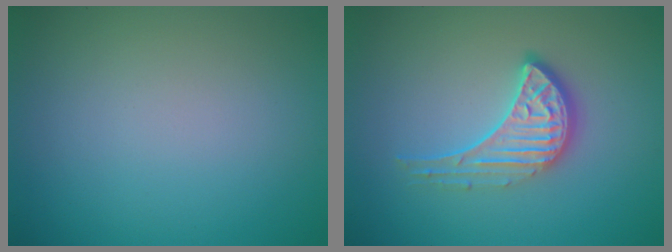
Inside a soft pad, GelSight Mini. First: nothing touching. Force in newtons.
{"total": 3.5, "press": 2.9, "slide": 2.0}